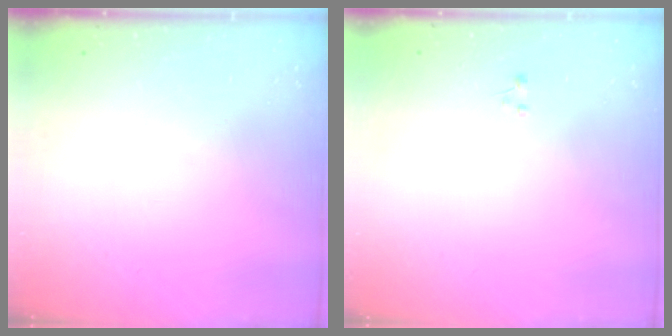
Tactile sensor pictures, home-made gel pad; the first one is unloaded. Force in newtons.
{"total": 0.0}